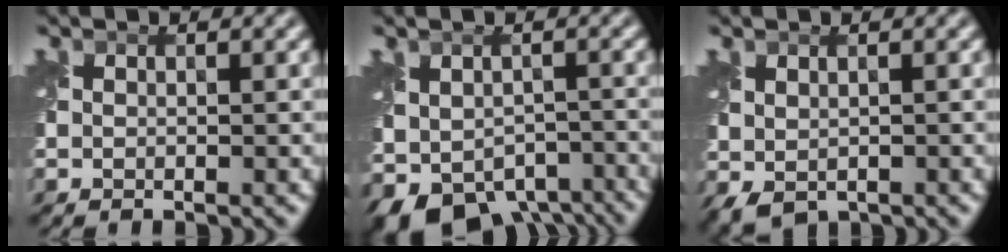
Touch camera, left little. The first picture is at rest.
{"total": 8.7, "force": [-5.4, 5.1, 4.4], "torque": [-0.072, -0.028, -0.072]}
{"total": 1.9, "force": [-0.3, 1.3, 1.3], "torque": [-0.033, -0.008, 0.000]}